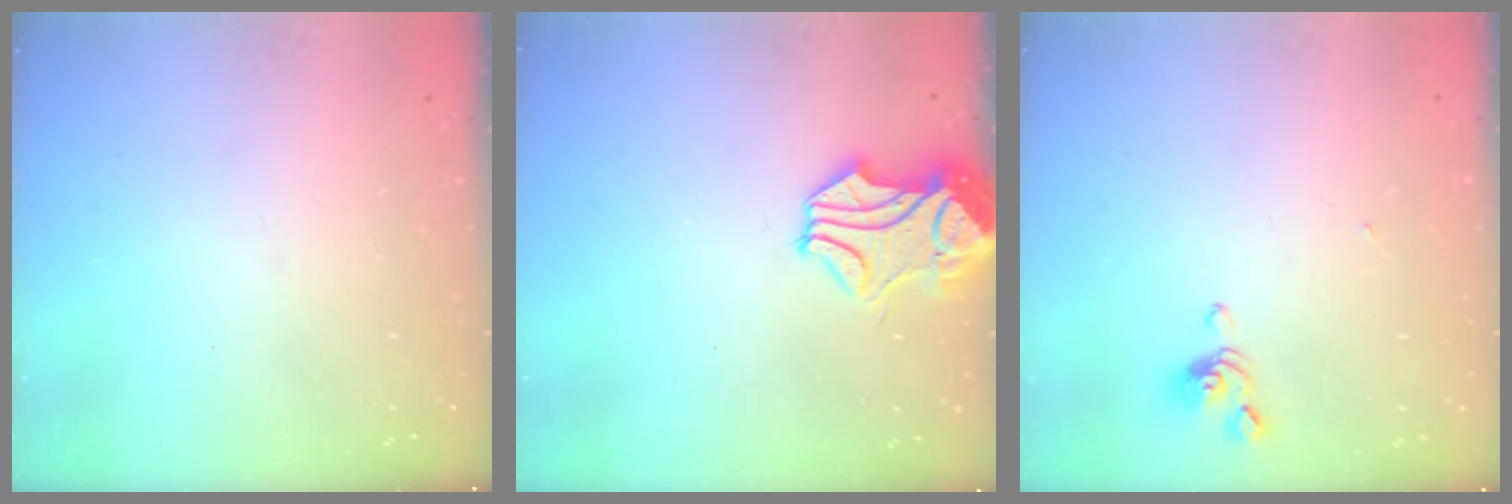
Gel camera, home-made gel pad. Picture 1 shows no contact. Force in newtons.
{"total": 1.8, "press": 0.9, "slide": 1.5}
{"total": 1.2, "press": 1.1, "slide": 0.4}